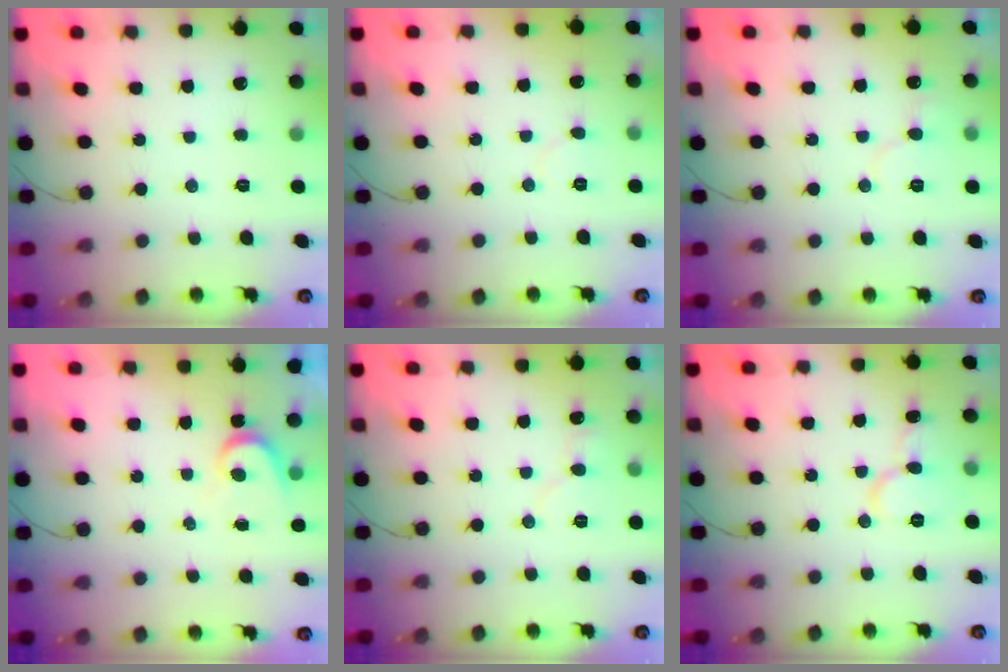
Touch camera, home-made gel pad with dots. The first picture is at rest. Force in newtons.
{"total": 3.6, "press": 3.6, "slide": 0.4}
{"total": 5.3, "press": 5.3, "slide": 0.5}
{"total": 3.7, "press": 3.6, "slide": 0.4}
{"total": 5.6, "press": 5.6, "slide": 0.2}
{"total": 7.5, "press": 7.4, "slide": 0.8}